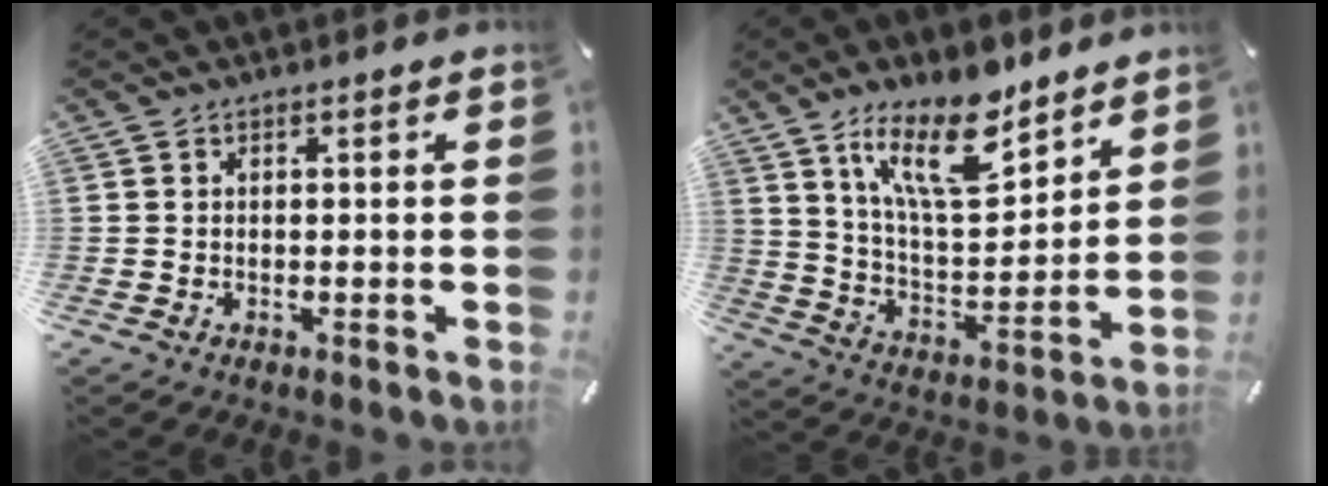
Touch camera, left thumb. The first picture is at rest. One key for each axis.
{"total": 17.6, "fx": 11.8, "fy": 7.3, "fz": 10.8, "tx": -0.193, "ty": -0.053, "tz": 0.205}